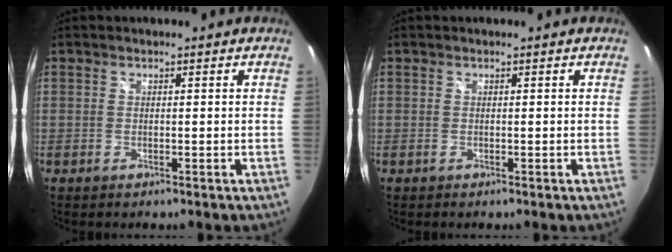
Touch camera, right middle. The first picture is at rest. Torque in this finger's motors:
{"motor_torque": [0.26, -0.23, -0.04, 0.01]}